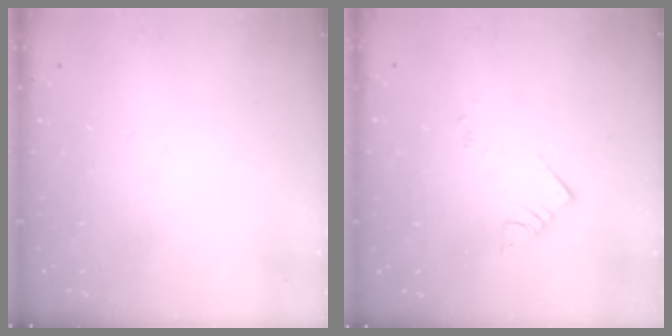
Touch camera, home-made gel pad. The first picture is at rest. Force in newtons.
{"total": 3.4, "press": 3.4, "slide": 0.1}